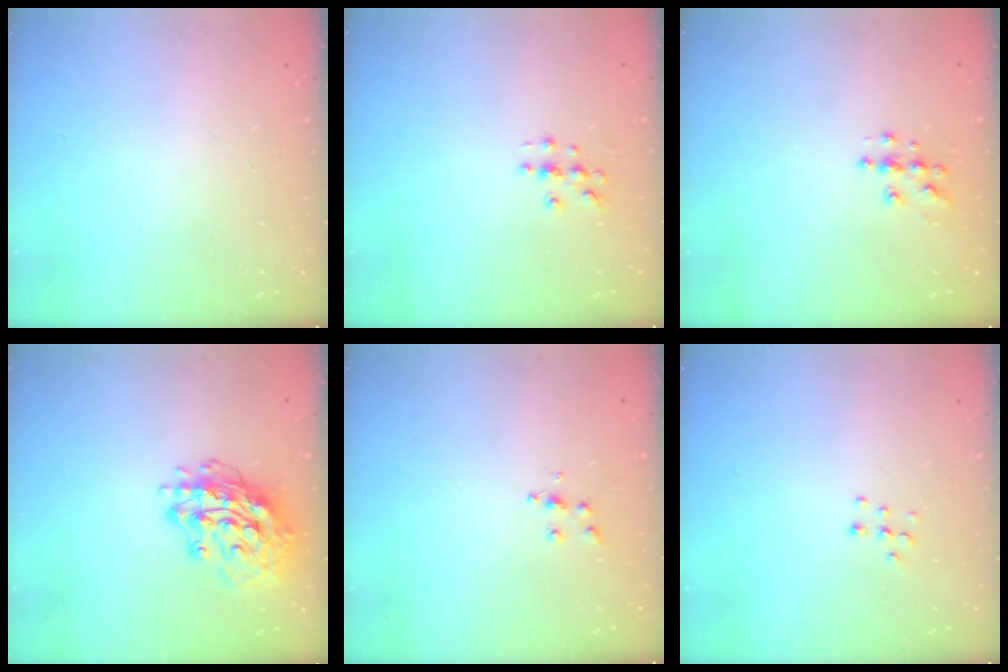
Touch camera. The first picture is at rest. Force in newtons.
{"total": 3.2, "press": 3.2, "slide": 0.2}
{"total": 5.9, "press": 5.9, "slide": 0.2}
{"total": 15.9, "press": 15.8, "slide": 1.3}
{"total": 6.1, "press": 6.1, "slide": 0.5}
{"total": 5.9, "press": 5.9, "slide": 0.4}